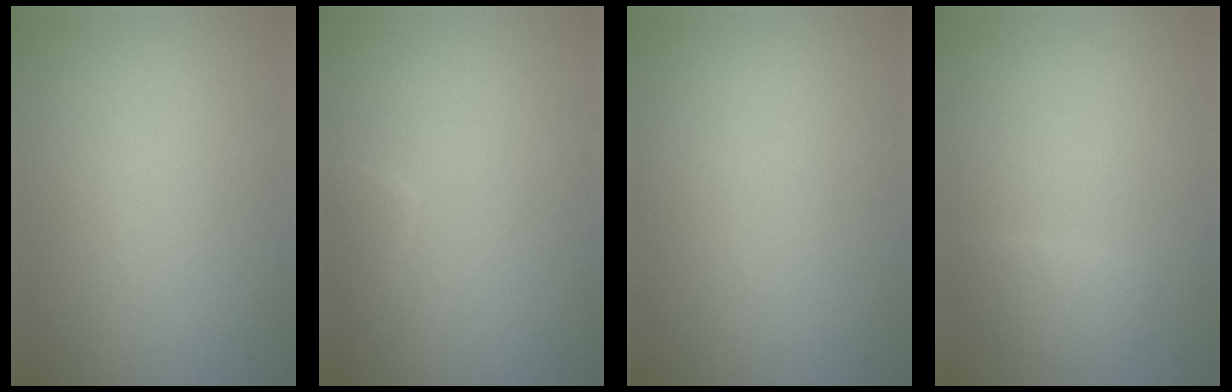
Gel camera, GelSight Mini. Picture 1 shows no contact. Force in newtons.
{"total": 1.3, "press": 1.3, "slide": 0.1}
{"total": 0.0}
{"total": 1.5, "press": 1.5, "slide": 0.0}